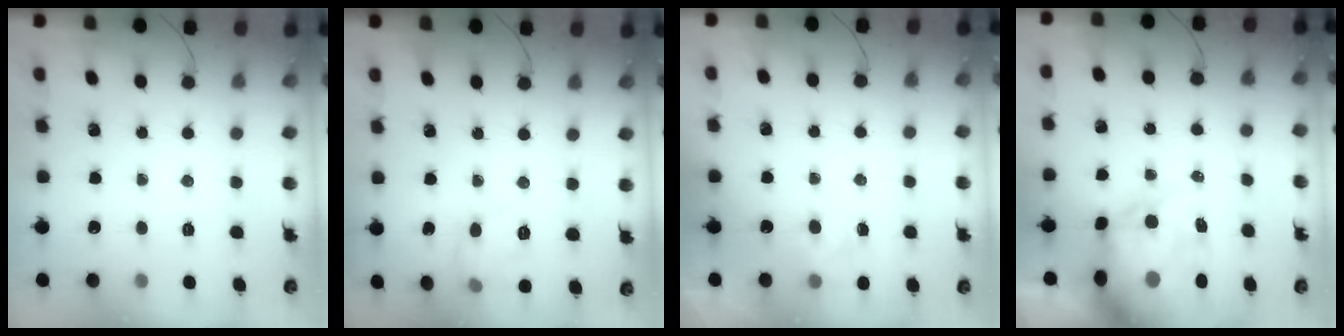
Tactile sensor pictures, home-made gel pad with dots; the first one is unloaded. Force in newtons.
{"total": 9.3, "press": 9.3, "slide": 1.3}
{"total": 5.4, "press": 5.2, "slide": 1.3}
{"total": 15.3, "press": 14.8, "slide": 3.8}